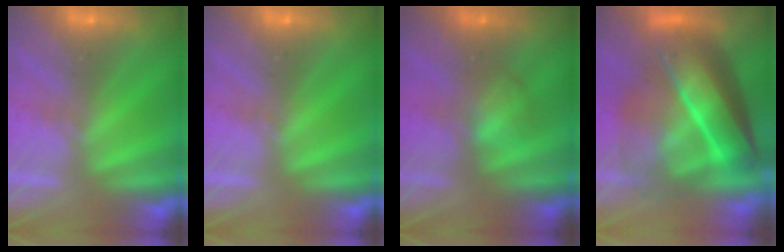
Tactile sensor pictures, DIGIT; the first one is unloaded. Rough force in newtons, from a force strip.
{"total": 0.0}
{"total": 2.0}
{"total": 7.6}